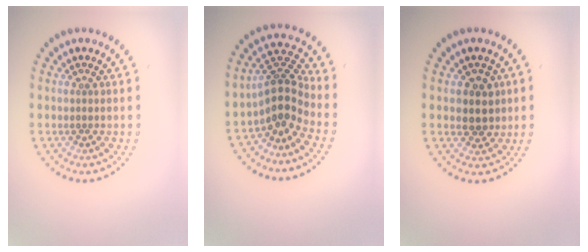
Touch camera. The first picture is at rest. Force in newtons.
{"total": 3.9, "press": 2.8, "slide": 2.6}
{"total": 2.6, "press": 2.4, "slide": 0.9}